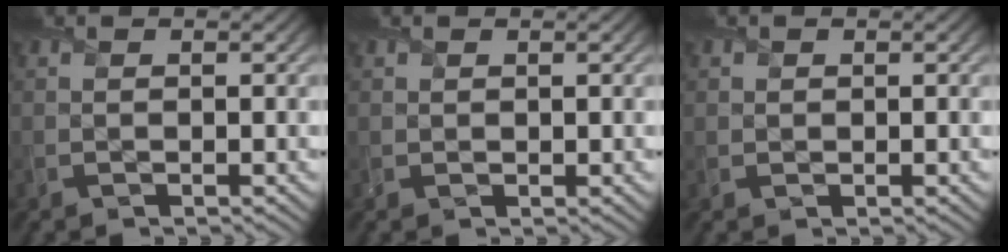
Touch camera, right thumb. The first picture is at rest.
{"total": 0.8, "force": [0.6, 0.6, 0.1], "torque": [-0.005, -0.003, 0.012]}
{"total": 1.0, "force": [0.4, 0.9, 0.1], "torque": [-0.002, -0.005, 0.007]}